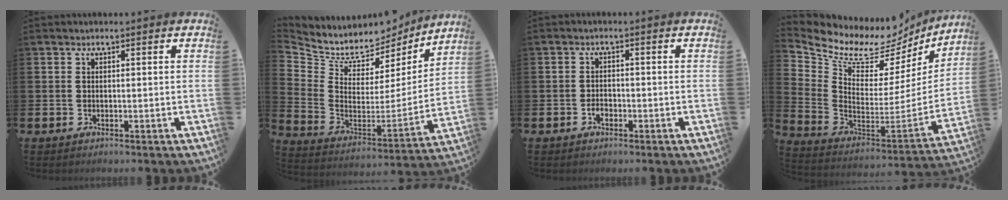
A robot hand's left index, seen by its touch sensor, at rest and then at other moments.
{"total": 8.0, "force": [7.0, 3.6, 1.1], "torque": [-0.071, -0.058, 0.121]}
{"total": 1.5, "force": [-0.8, 1.0, 0.8], "torque": [-0.010, -0.001, -0.018]}
{"total": 8.0, "force": [6.6, 3.9, 2.3], "torque": [-0.074, -0.070, 0.109]}